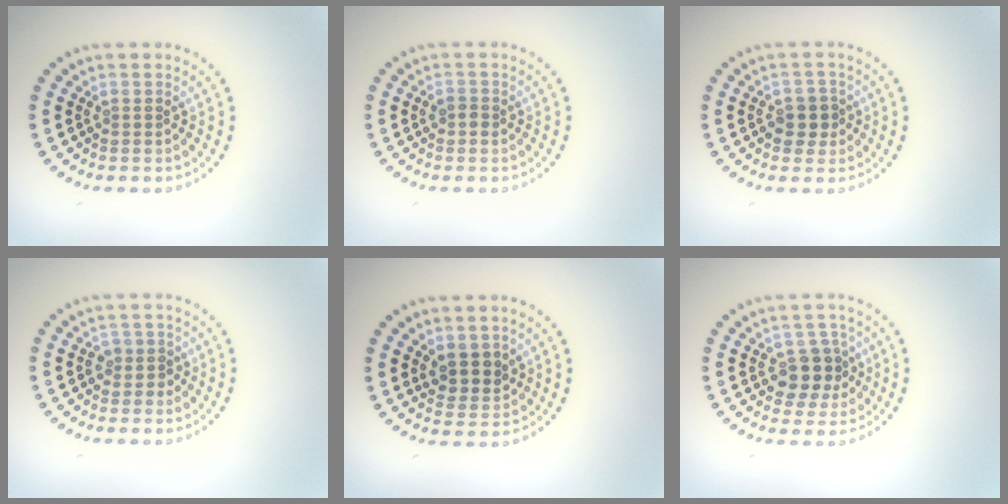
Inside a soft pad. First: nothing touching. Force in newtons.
{"total": 0.9, "press": 0.9, "slide": 0.3}
{"total": 2.3, "press": 2.1, "slide": 0.8}
{"total": 1.5, "press": 1.2, "slide": 0.9}
{"total": 2.7, "press": 2.4, "slide": 1.1}
{"total": 3.7, "press": 3.5, "slide": 1.2}